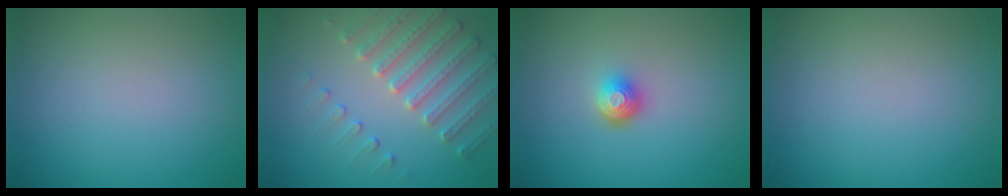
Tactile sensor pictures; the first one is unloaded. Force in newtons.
{"total": 3.7, "press": 3.7, "slide": 0.3}
{"total": 2.0, "press": 1.4, "slide": 1.4}
{"total": 0.0}